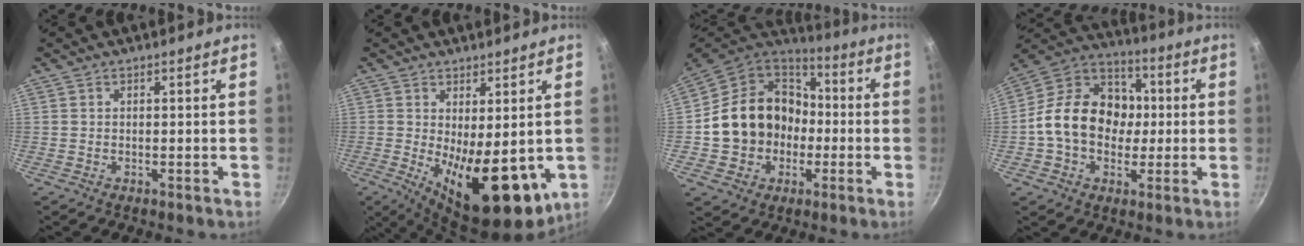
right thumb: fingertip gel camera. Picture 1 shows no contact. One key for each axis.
{"total": 14.9, "fx": -1.4, "fy": 6.6, "fz": 13.2, "tx": -0.166, "ty": -0.024, "tz": -0.005}
{"total": 18.7, "fx": -1.9, "fy": 16.1, "fz": 9.3, "tx": -0.135, "ty": 0.050, "tz": -0.028}
{"total": 17.6, "fx": -0.5, "fy": 13.9, "fz": 10.8, "tx": -0.139, "ty": 0.036, "tz": -0.027}